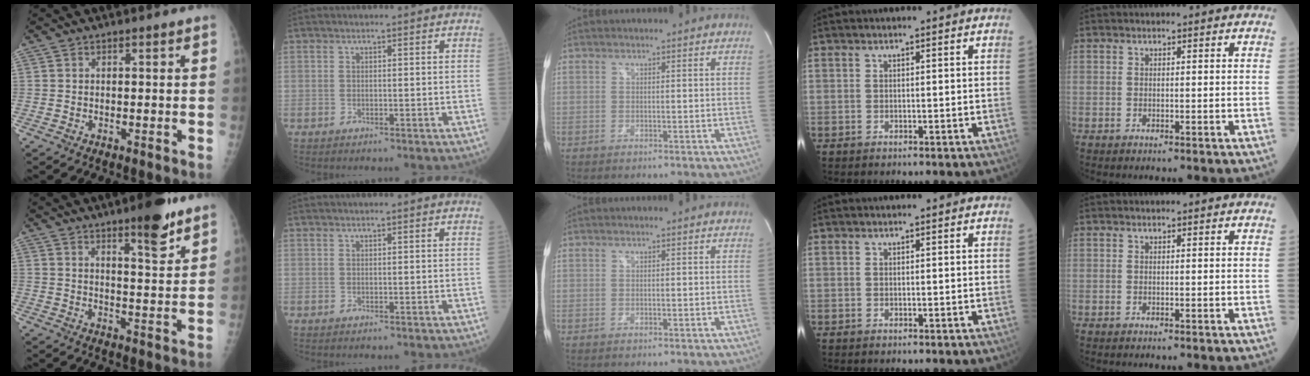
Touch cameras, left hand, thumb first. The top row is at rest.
{"thumb": {"total": 9.0, "force": [6.1, 1.9, 6.3], "torque": [-0.076, -0.040, 0.088]}}